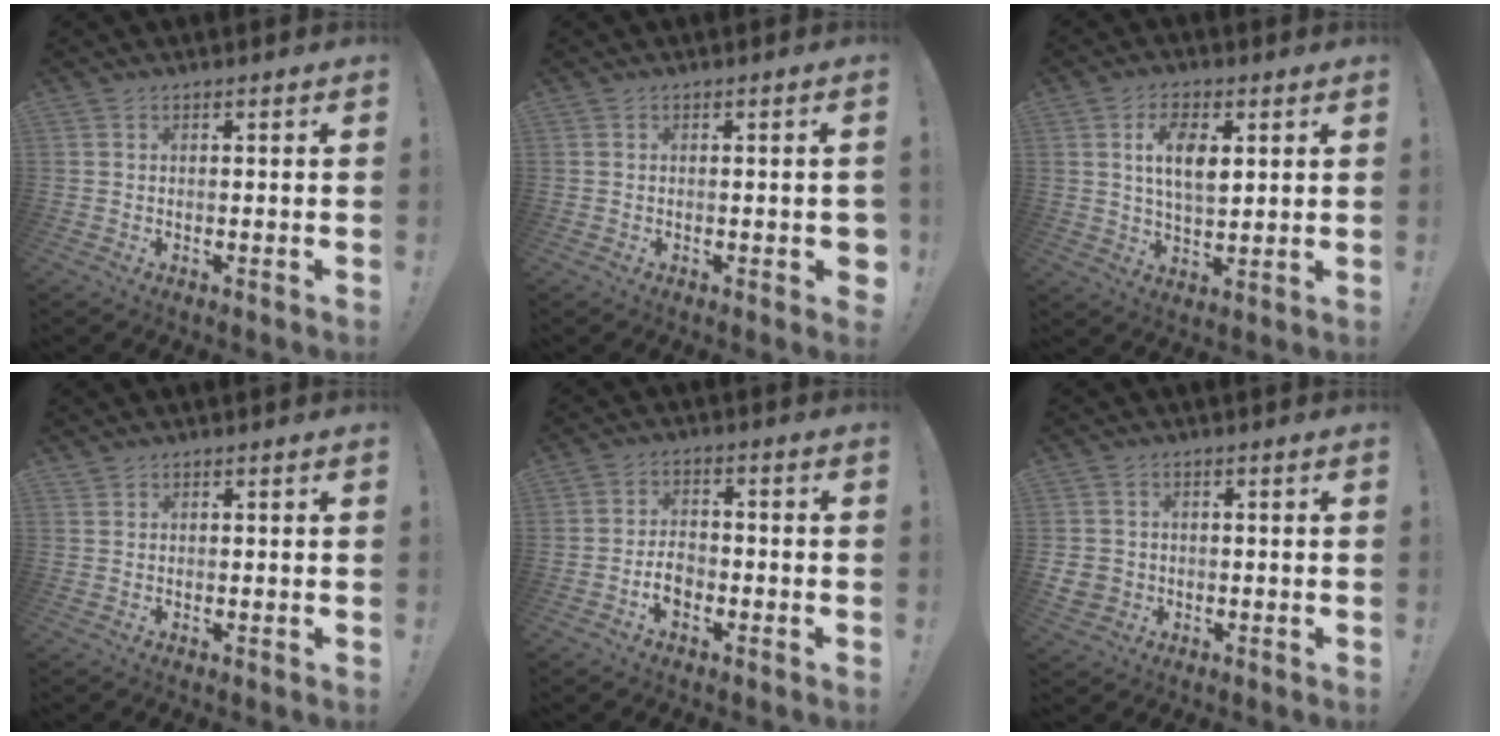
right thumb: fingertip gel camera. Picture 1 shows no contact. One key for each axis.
{"total": 1.9, "fx": -0.2, "fy": 0.8, "fz": 1.8, "tx": -0.023, "ty": 0.003, "tz": -0.002}
{"total": 9.1, "fx": 3.2, "fy": 4.7, "fz": 7.1, "tx": -0.109, "ty": -0.002, "tz": 0.052}
{"total": 0.9, "fx": 0.8, "fy": 0.3, "fz": 0.2, "tx": 0.005, "ty": -0.004, "tz": 0.013}
{"total": 5.7, "fx": -2.5, "fy": 3.8, "fz": 3.4, "tx": -0.045, "ty": 0.006, "tz": -0.047}
{"total": 4.4, "fx": 0.1, "fy": 4.2, "fz": 1.3, "tx": -0.026, "ty": -0.003, "tz": 0.002}